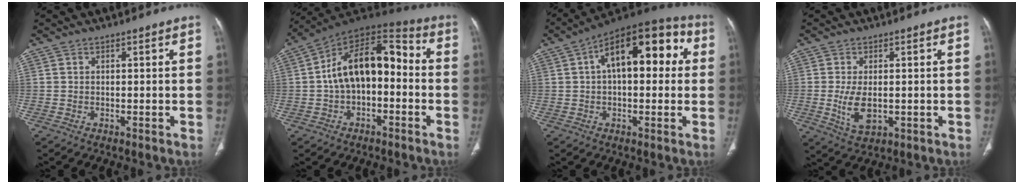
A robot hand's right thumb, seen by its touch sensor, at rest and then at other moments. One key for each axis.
{"total": 16.7, "fx": -0.8, "fy": 9.8, "fz": 13.5, "tx": -0.194, "ty": 0.056, "tz": -0.026}
{"total": 18.0, "fx": 4.0, "fy": 9.1, "fz": 15.1, "tx": -0.185, "ty": 0.043, "tz": 0.049}
{"total": 6.4, "fx": -0.7, "fy": 3.4, "fz": 5.4, "tx": -0.103, "ty": -0.013, "tz": -0.004}